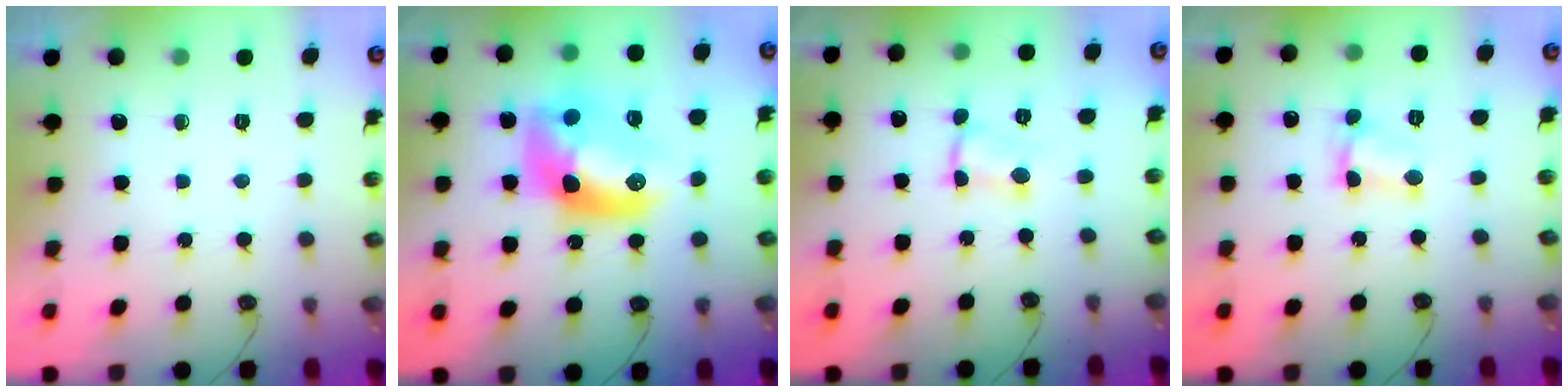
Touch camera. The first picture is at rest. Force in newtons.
{"total": 14.0, "press": 14.0, "slide": 1.3}
{"total": 1.3, "press": 1.3, "slide": 0.5}
{"total": 3.3, "press": 3.3, "slide": 0.4}